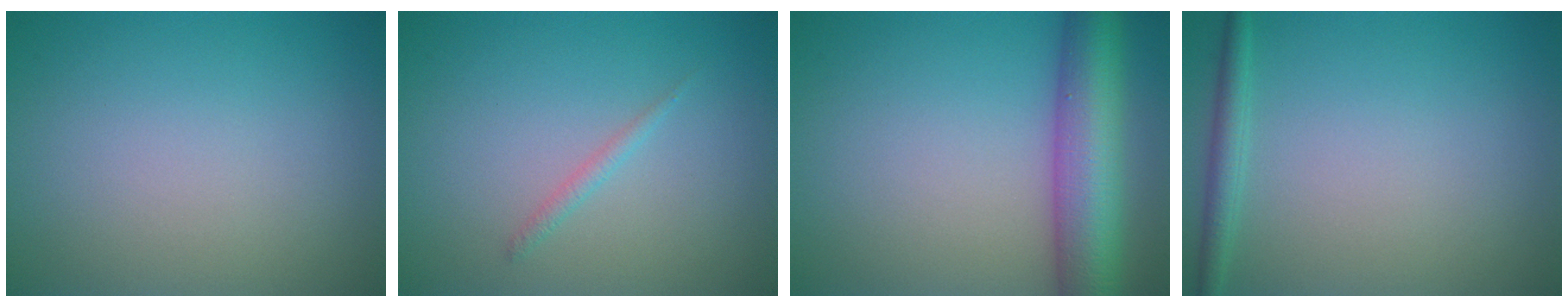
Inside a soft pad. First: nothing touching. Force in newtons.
{"total": 0.9, "press": 0.9, "slide": 0.0}
{"total": 8.0, "press": 8.0, "slide": 0.2}
{"total": 1.7, "press": 1.7, "slide": 0.1}